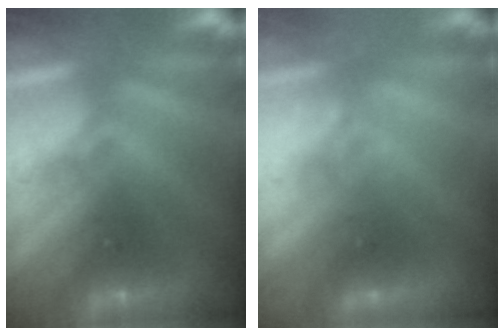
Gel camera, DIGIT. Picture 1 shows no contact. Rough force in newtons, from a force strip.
{"total": 2.1}